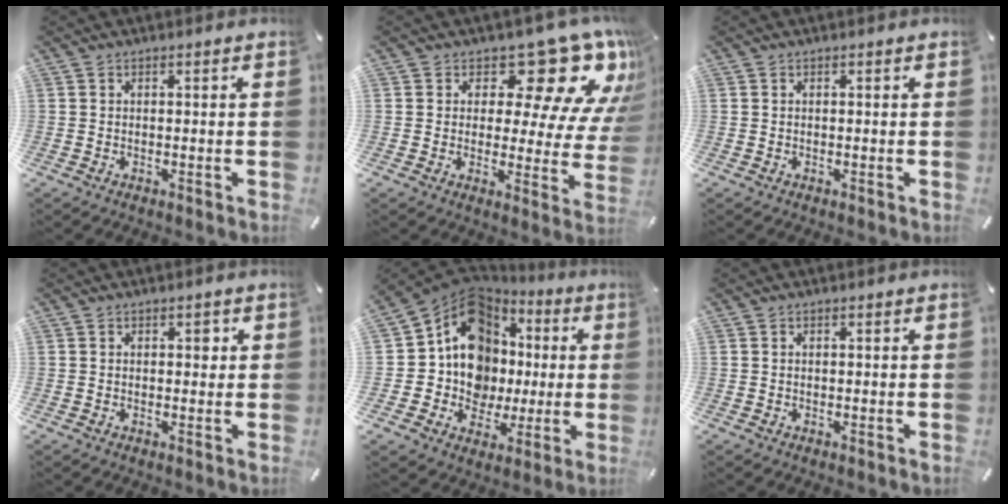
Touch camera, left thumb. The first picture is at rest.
{"total": 18.4, "force": [11.5, 8.5, 11.6], "torque": [-0.145, -0.090, 0.190]}
{"total": 0.0}
{"total": 1.8, "force": [0.5, 1.2, 1.2], "torque": [0.000, -0.002, 0.001]}
{"total": 14.4, "force": [2.6, 12.8, 6.1], "torque": [-0.121, -0.057, 0.056]}
{"total": 0.0}